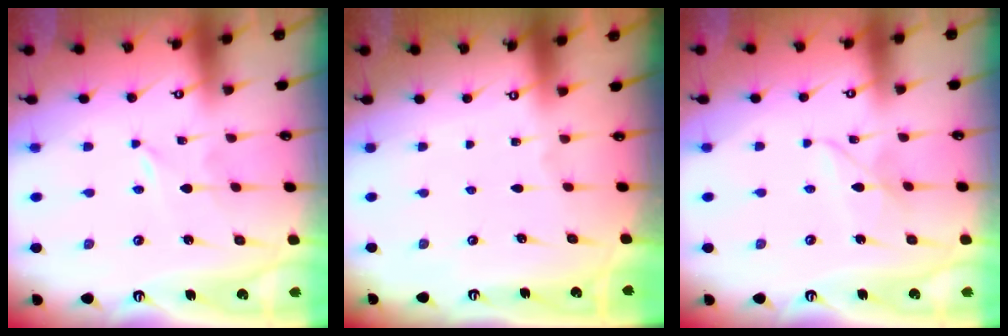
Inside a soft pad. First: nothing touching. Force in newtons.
{"total": 0.0}
{"total": 4.9, "press": 4.9, "slide": 0.3}